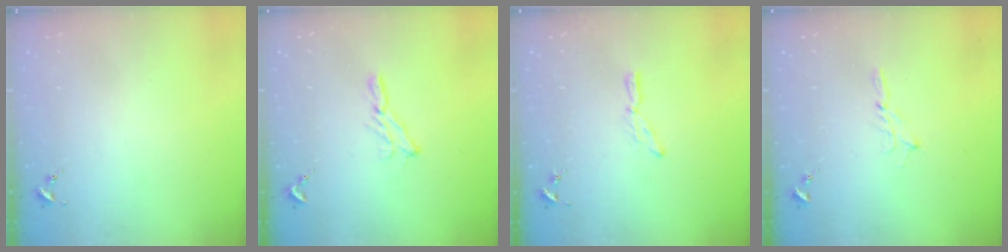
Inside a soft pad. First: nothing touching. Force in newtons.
{"total": 6.9, "press": 6.9, "slide": 0.3}
{"total": 6.4, "press": 6.4, "slide": 0.3}
{"total": 2.5, "press": 2.5, "slide": 0.2}